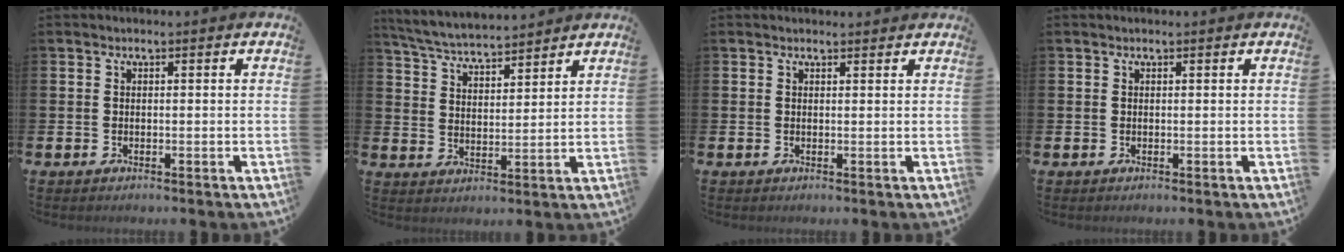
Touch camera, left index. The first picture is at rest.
{"total": 5.2, "force": [5.1, 0.4, 0.7], "torque": [-0.040, -0.032, 0.091]}
{"total": 0.6, "force": [0.6, 0.1, 0.1], "torque": [0.006, -0.002, 0.009]}
{"total": 0.0}